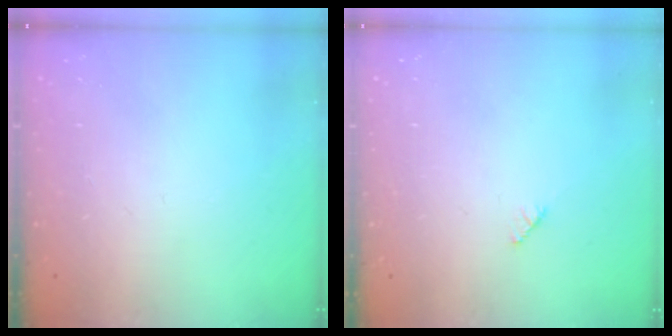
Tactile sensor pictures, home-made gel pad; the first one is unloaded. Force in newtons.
{"total": 1.9, "press": 1.9, "slide": 0.3}